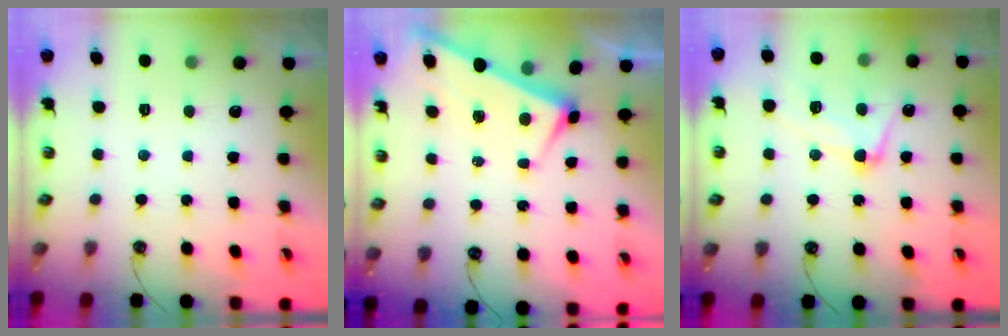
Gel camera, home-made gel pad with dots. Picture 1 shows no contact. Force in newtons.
{"total": 2.7, "press": 2.7, "slide": 0.2}
{"total": 9.4, "press": 9.3, "slide": 0.9}